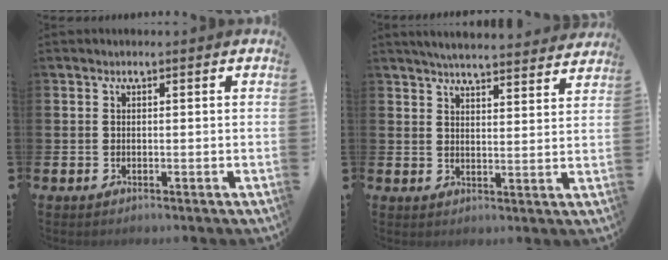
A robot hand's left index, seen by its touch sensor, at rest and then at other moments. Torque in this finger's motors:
{"motor_torque": [-0.02, -0.71, 0.55, 0.14]}